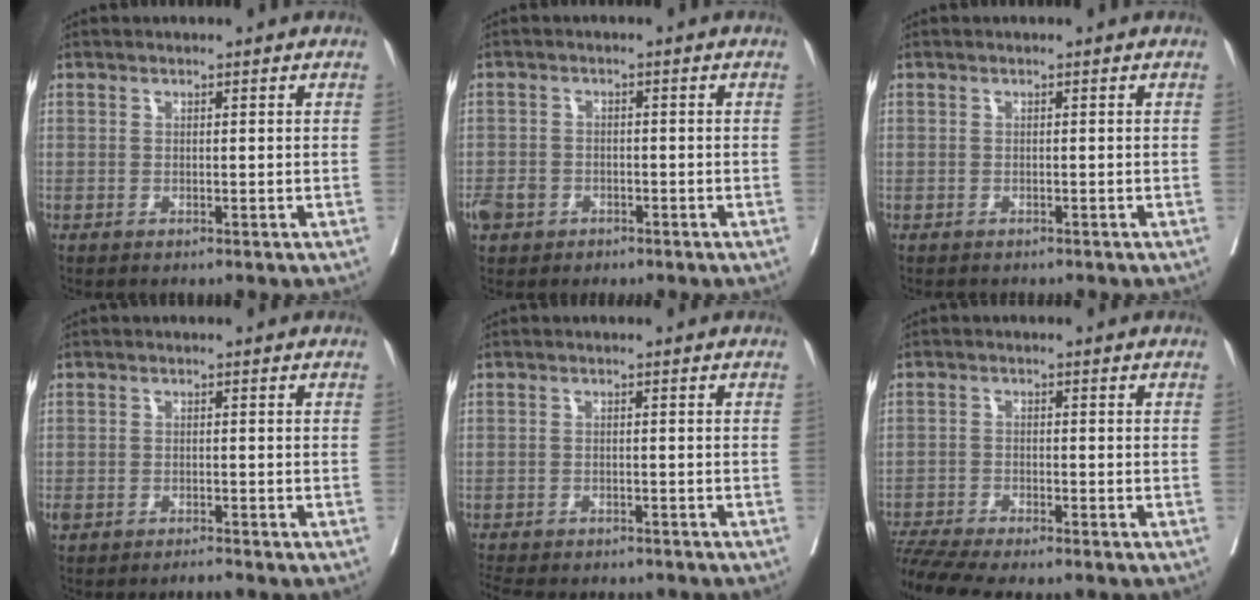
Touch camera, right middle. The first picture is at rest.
{"total": 4.0, "force": [-2.4, 3.0, 1.3], "torque": [-0.024, 0.004, -0.039]}
{"total": 2.1, "force": [-1.8, 0.9, 0.5], "torque": [-0.016, -0.006, -0.025]}
{"total": 1.6, "force": [-1.4, 0.3, 0.7], "torque": [-0.020, 0.002, -0.023]}
{"total": 11.0, "force": [-9.7, 3.2, 3.9], "torque": [-0.081, -0.010, -0.127]}
{"total": 8.5, "force": [-7.7, -0.2, 3.6], "torque": [-0.062, -0.012, -0.128]}